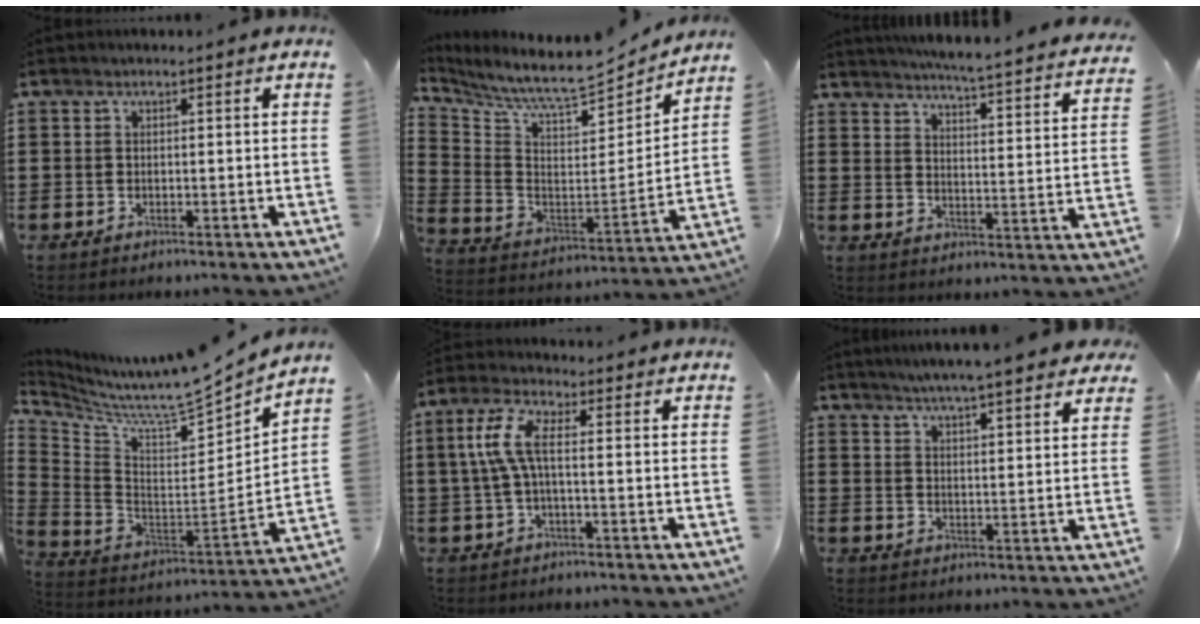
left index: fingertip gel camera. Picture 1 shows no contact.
{"total": 8.0, "force": [7.6, 0.3, 2.5], "torque": [-0.081, -0.070, 0.122]}
{"total": 5.0, "force": [4.7, -0.8, 1.3], "torque": [-0.039, -0.046, 0.074]}
{"total": 7.5, "force": [6.8, 0.0, 3.0], "torque": [-0.088, -0.066, 0.107]}
{"total": 6.6, "force": [0.5, 2.2, 6.2], "torque": [-0.147, 0.000, -0.001]}
{"total": 4.4, "force": [4.2, -0.1, 1.2], "torque": [-0.041, -0.014, 0.074]}